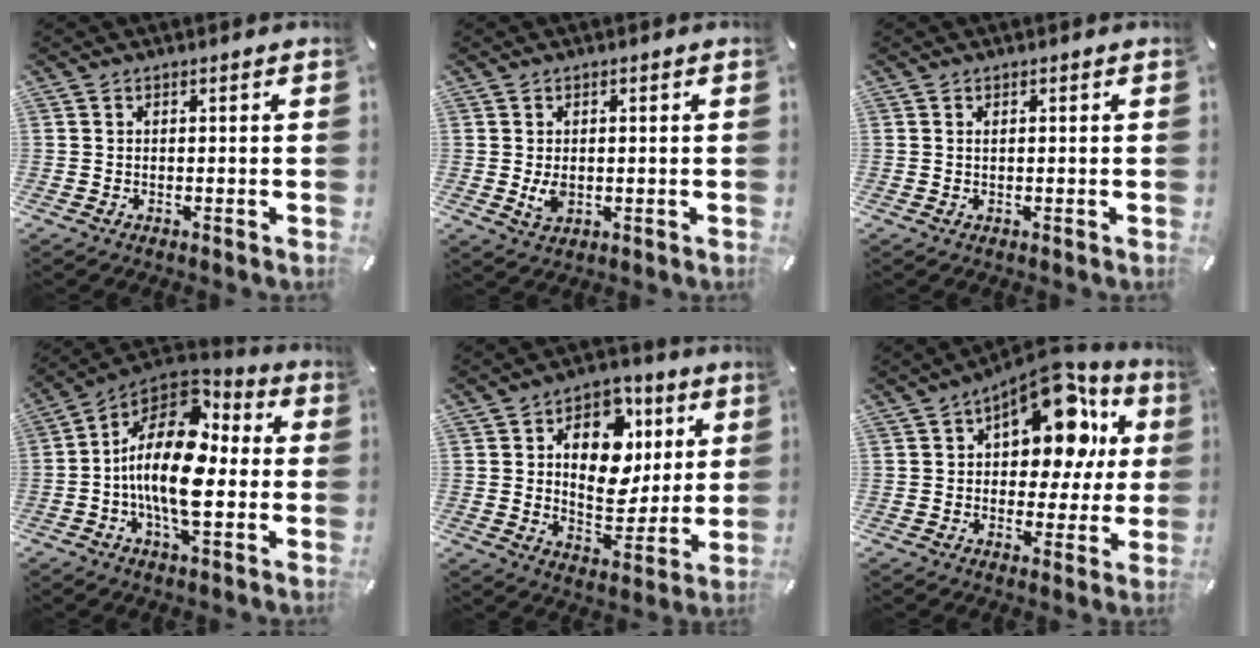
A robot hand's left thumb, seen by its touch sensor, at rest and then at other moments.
{"total": 3.4, "force": [-0.2, 2.4, 2.4], "torque": [-0.050, -0.006, -0.006]}
{"total": 0.6, "force": [0.2, 0.2, 0.6], "torque": [-0.012, -0.001, 0.003]}
{"total": 18.8, "force": [-1.3, 9.8, 15.9], "torque": [-0.304, -0.007, -0.025]}
{"total": 15.1, "force": [4.2, 10.9, 9.5], "torque": [-0.132, -0.008, 0.075]}
{"total": 18.7, "force": [8.4, 10.8, 12.7], "torque": [-0.168, -0.054, 0.141]}